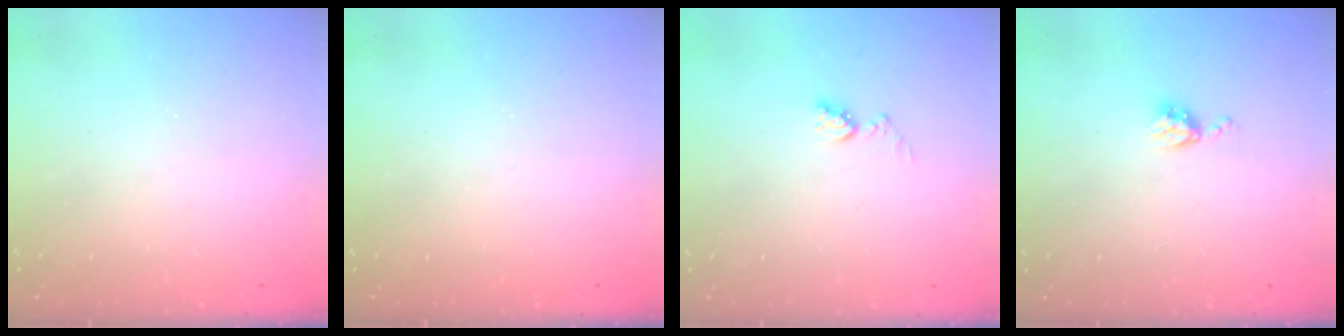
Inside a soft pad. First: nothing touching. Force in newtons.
{"total": 0.0}
{"total": 4.9, "press": 4.9, "slide": 0.7}
{"total": 4.7, "press": 4.7, "slide": 0.6}